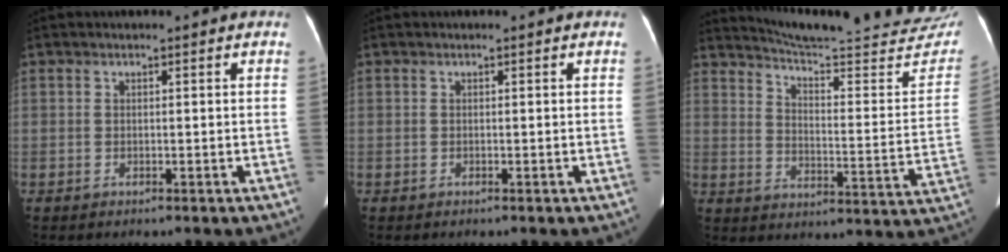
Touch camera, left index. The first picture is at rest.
{"total": 0.0}
{"total": 27.4, "force": [25.7, 1.8, 9.3], "torque": [-0.133, -0.110, 0.317]}